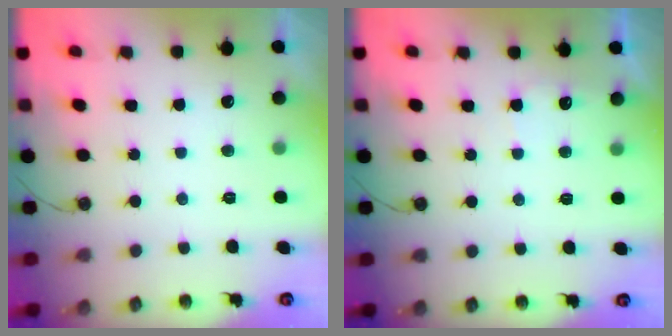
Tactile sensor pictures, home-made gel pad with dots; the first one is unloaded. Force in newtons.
{"total": 3.0, "press": 3.0, "slide": 0.3}